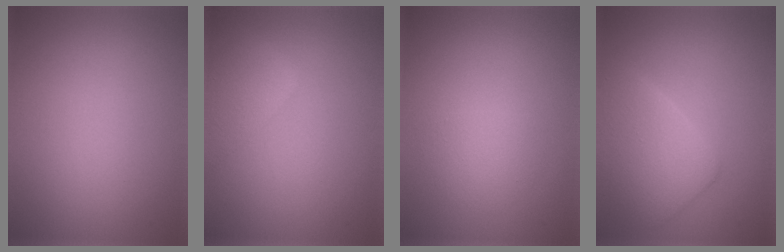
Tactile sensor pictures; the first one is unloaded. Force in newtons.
{"total": 3.9, "press": 3.9, "slide": 0.3}
{"total": 1.6, "press": 1.6, "slide": 0.0}
{"total": 4.1, "press": 4.1, "slide": 0.4}